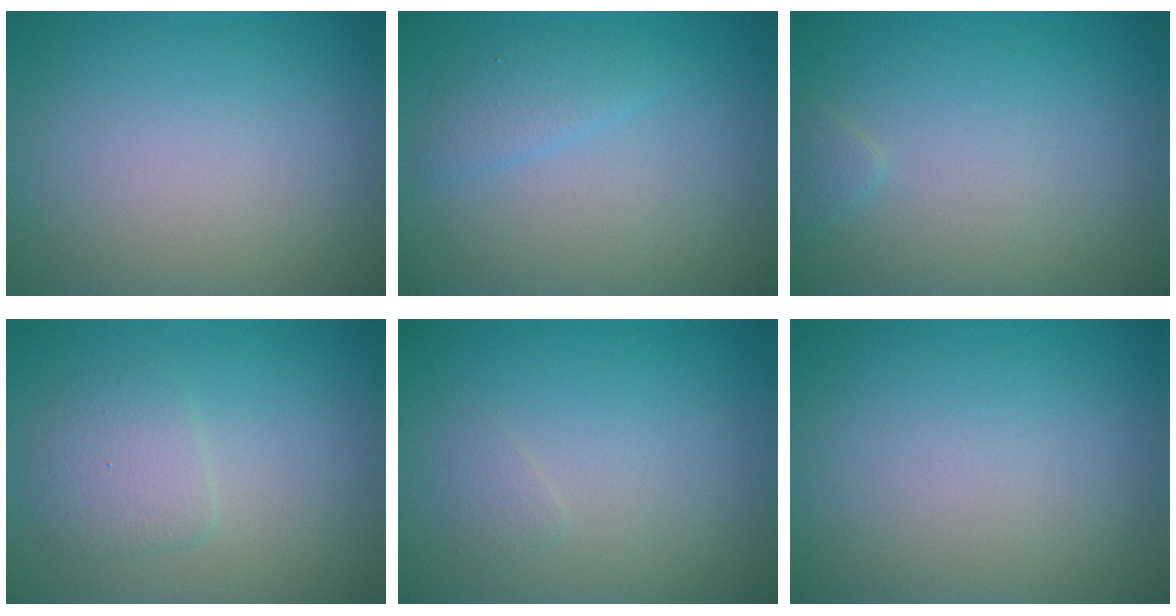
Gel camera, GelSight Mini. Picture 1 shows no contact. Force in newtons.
{"total": 1.5, "press": 1.5, "slide": 0.1}
{"total": 0.7, "press": 0.7, "slide": 0.1}
{"total": 2.3, "press": 2.3, "slide": 0.1}
{"total": 0.7, "press": 0.7, "slide": 0.1}
{"total": 0.0}